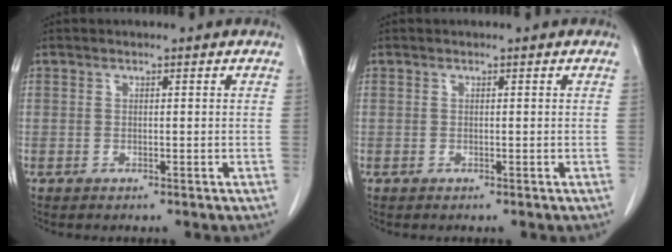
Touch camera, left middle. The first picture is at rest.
{"total": 0.0}